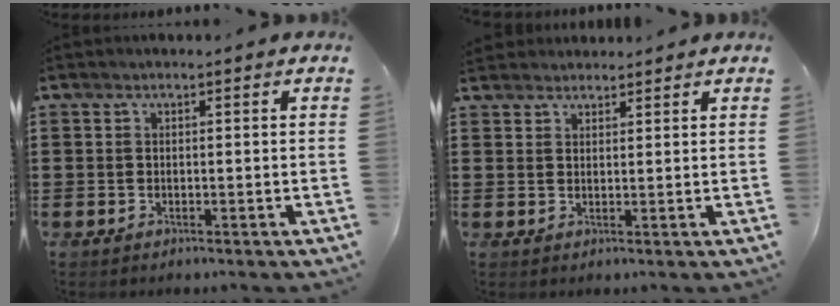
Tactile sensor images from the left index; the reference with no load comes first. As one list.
[{"total": 2.2, "force": [2.1, 0.7, -0.2], "torque": [-0.002, 0.002, 0.041]}]